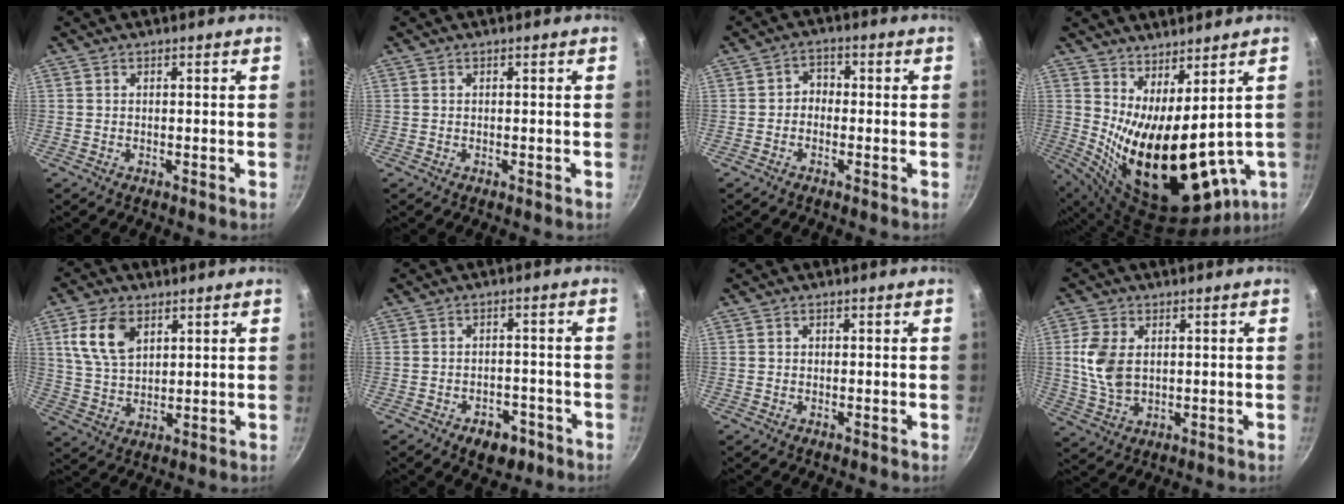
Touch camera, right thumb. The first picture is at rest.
{"total": 0.0}
{"total": 3.0, "force": [-0.8, 2.5, 1.5], "torque": [-0.007, 0.015, -0.022]}
{"total": 19.2, "force": [3.4, 8.0, 17.2], "torque": [-0.254, -0.053, 0.090]}
{"total": 10.2, "force": [4.3, 6.2, 6.9], "torque": [-0.119, -0.013, 0.086]}
{"total": 6.1, "force": [-3.6, 3.9, 3.1], "torque": [-0.021, 0.027, -0.039]}
{"total": 0.6, "force": [0.0, 0.6, 0.1], "torque": [0.001, 0.001, -0.002]}
{"total": 8.8, "force": [1.2, 5.9, 6.5], "torque": [-0.125, -0.011, 0.028]}